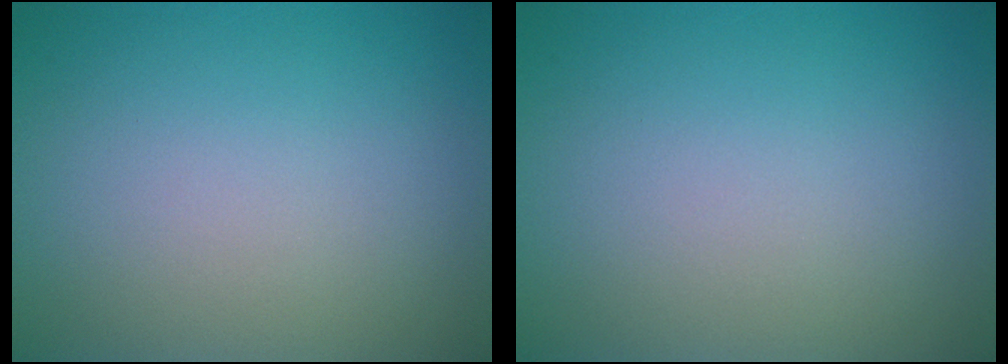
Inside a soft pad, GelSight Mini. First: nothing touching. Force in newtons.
{"total": 0.0}